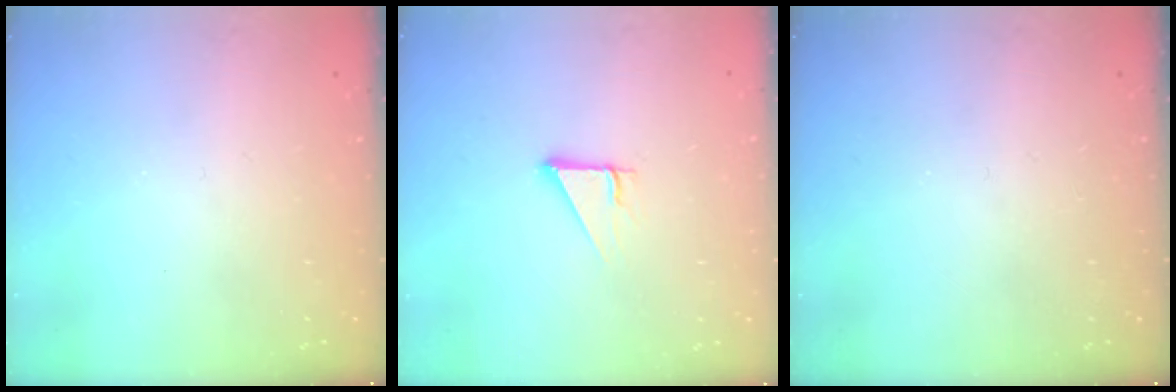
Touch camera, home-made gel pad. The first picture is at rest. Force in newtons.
{"total": 3.3, "press": 3.3, "slide": 0.2}
{"total": 0.0}